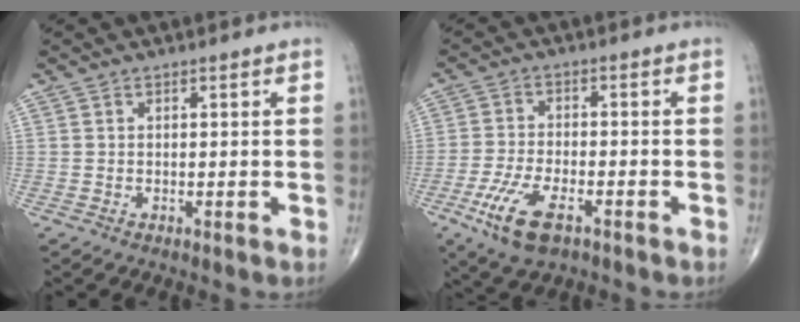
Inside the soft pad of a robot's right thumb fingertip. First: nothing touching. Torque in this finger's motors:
{"motor_torque": [0.09, 0.31, 0.45, 0.14, 0.25]}